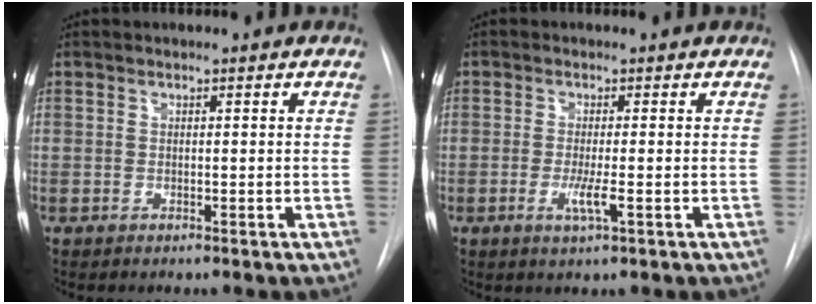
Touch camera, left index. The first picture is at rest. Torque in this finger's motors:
{"motor_torque": [0.02, 0.00, 0.07, 0.07]}